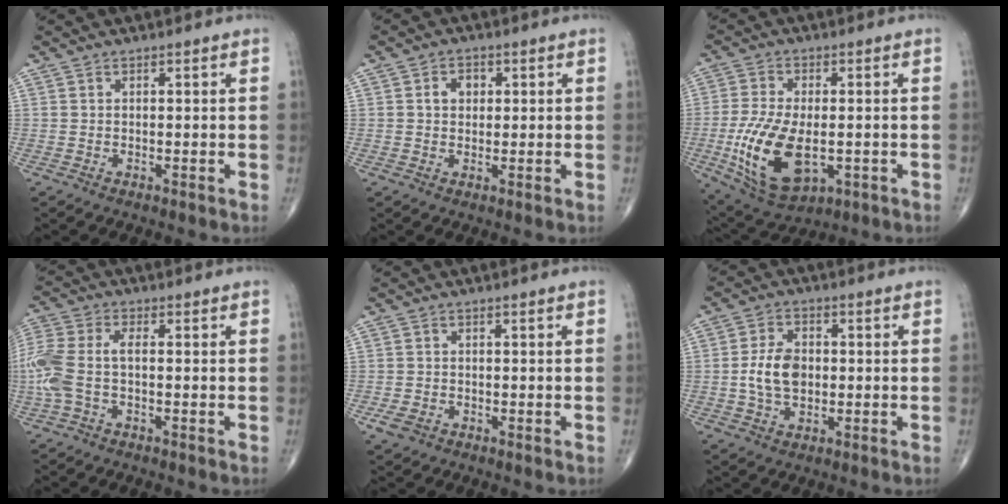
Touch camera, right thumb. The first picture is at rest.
{"total": 3.3, "force": [0.7, 2.6, 1.9], "torque": [-0.018, 0.005, 0.010]}
{"total": 15.6, "force": [-3.2, 8.2, 12.9], "torque": [-0.252, -0.010, -0.042]}
{"total": 10.5, "force": [-1.0, 5.4, 9.0], "torque": [-0.242, 0.024, -0.021]}
{"total": 2.8, "force": [-1.2, 2.0, 1.5], "torque": [-0.029, 0.002, -0.019]}
{"total": 7.7, "force": [-0.3, 5.0, 5.8], "torque": [-0.103, 0.007, -0.008]}